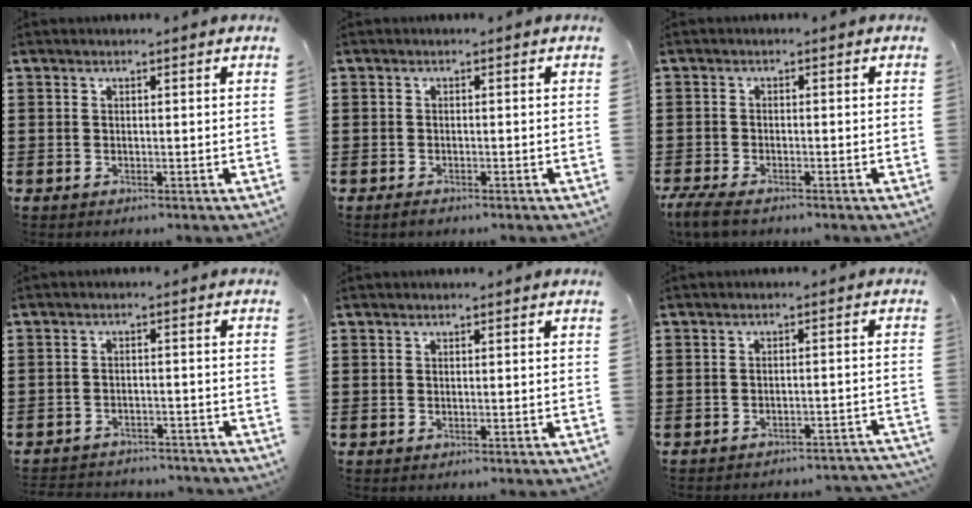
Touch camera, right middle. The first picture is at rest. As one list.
[{"total": 1.0, "force": [-0.8, 0.4, 0.3], "torque": [-0.008, -0.002, -0.017]}, {"total": 2.8, "force": [-2.3, 0.6, 1.4], "torque": [-0.046, -0.005, -0.052]}, {"total": 2.9, "force": [-2.9, 0.5, -0.1], "torque": [-0.006, 0.000, -0.063]}, {"total": 0.0}, {"total": 2.7, "force": [-2.6, 0.1, 0.4], "torque": [-0.009, 0.002, -0.056]}]